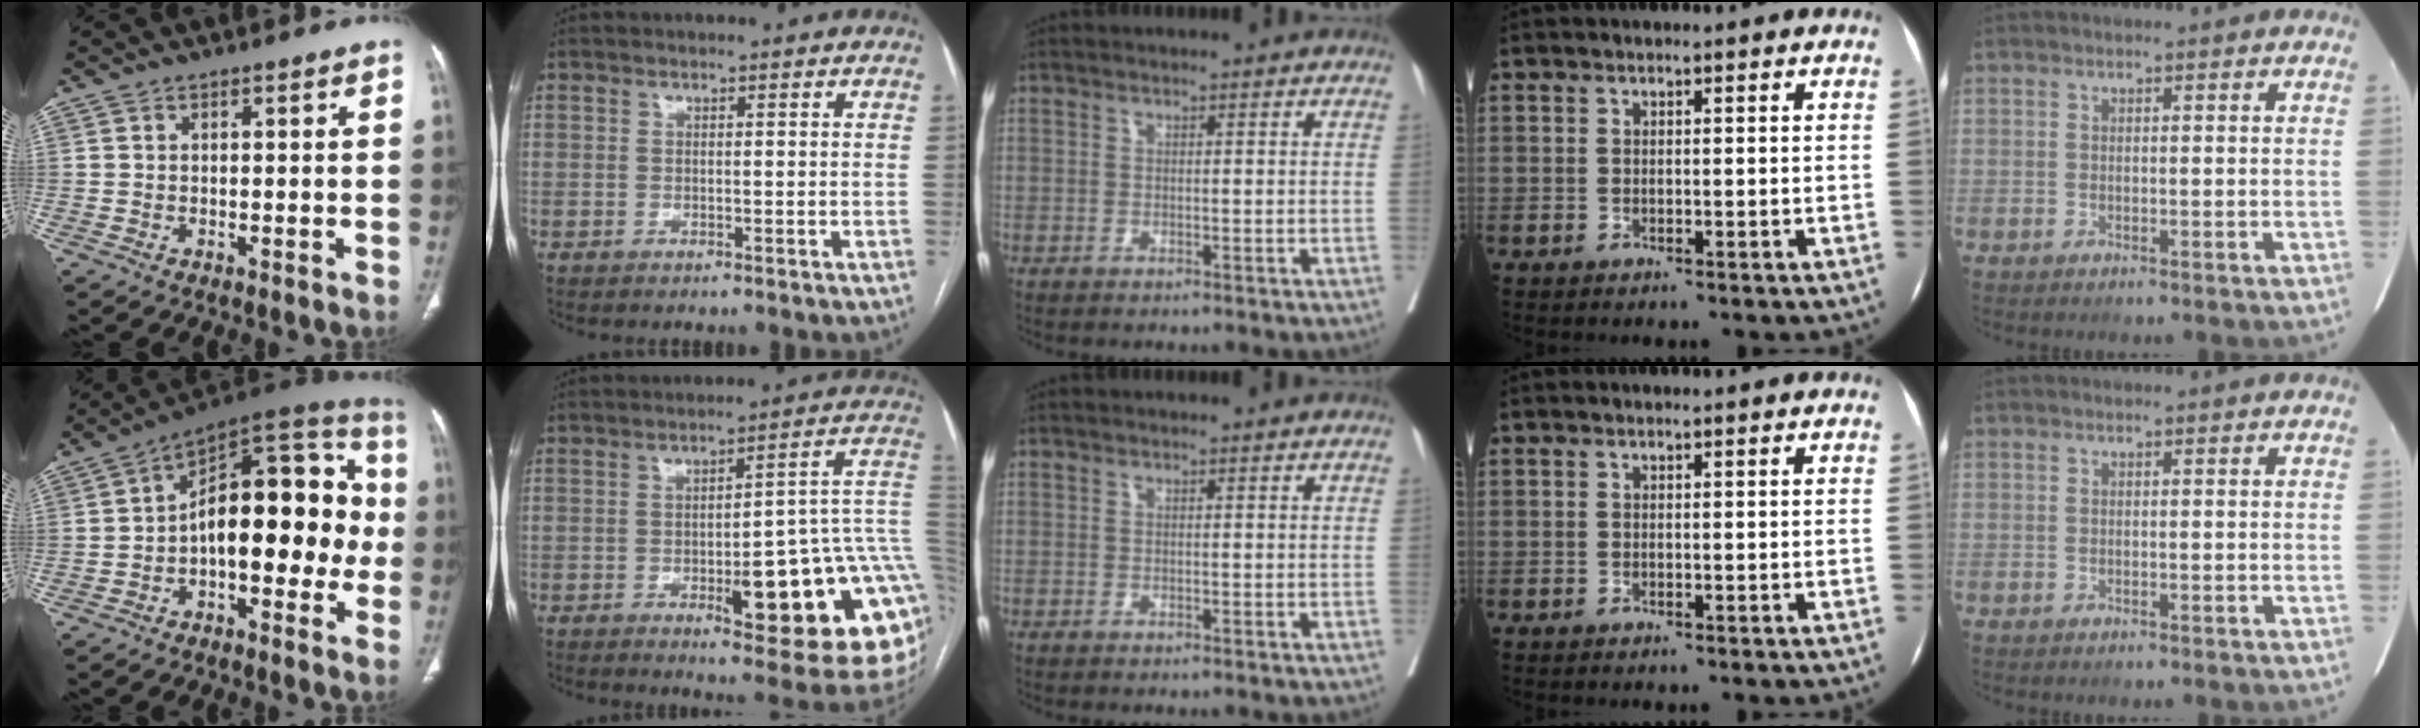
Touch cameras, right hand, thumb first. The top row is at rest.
{"thumb": {"total": 21.2, "force": [-2.0, 10.7, 18.2], "torque": [-0.224, 0.058, -0.038]}, "index": {"total": 21.6, "force": [-5.2, 4.3, 20.5], "torque": [-0.157, 0.018, -0.057]}}